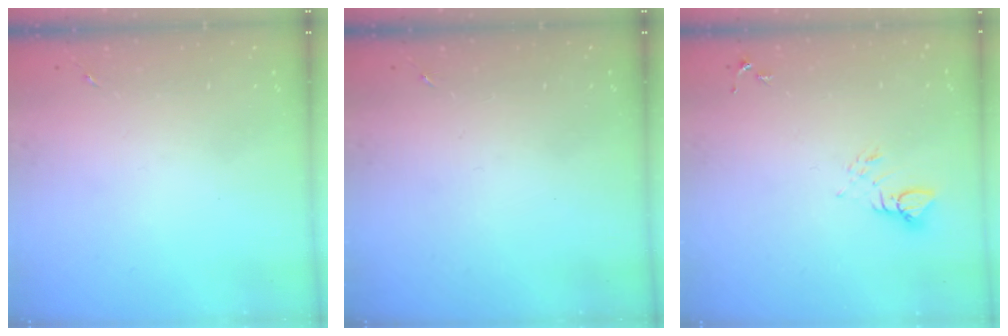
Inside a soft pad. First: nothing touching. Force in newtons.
{"total": 0.0}
{"total": 3.8, "press": 3.8, "slide": 0.3}